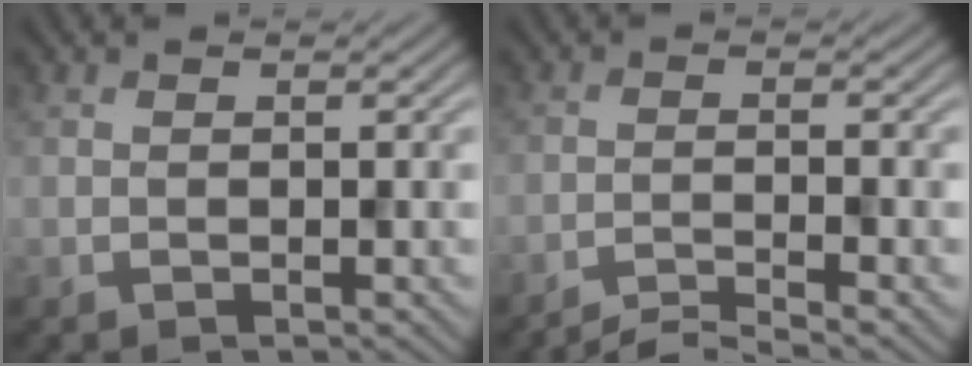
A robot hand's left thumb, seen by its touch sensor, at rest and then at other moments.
{"total": 3.9, "force": [-3.3, 0.2, 2.0], "torque": [-0.024, 0.005, -0.072]}